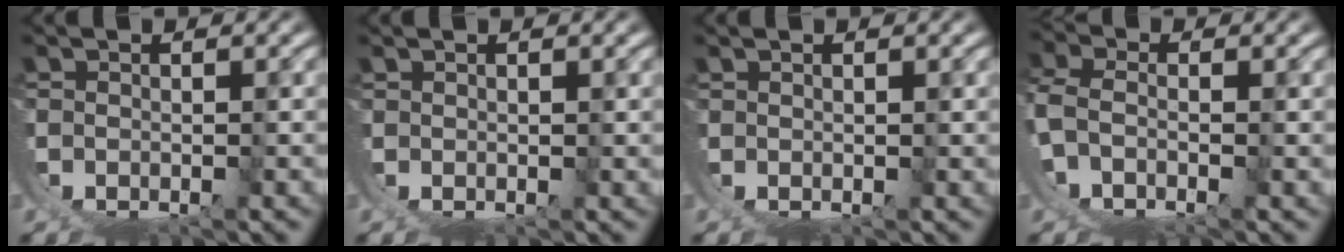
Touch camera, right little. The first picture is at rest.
{"total": 0.0}
{"total": 0.0}
{"total": 3.3, "force": [-1.1, 1.6, 2.7], "torque": [-0.068, -0.014, -0.016]}